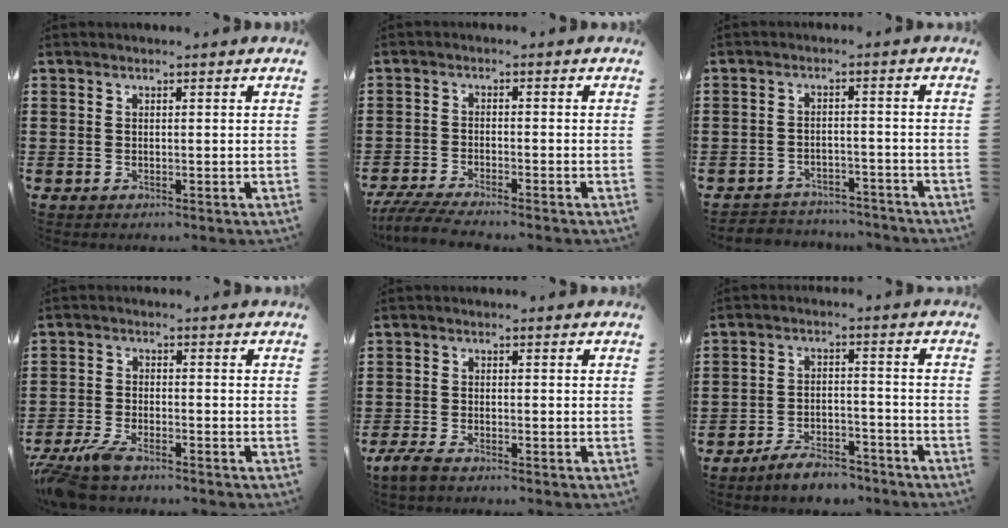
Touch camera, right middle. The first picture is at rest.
{"total": 4.2, "force": [-3.9, 0.1, 1.6], "torque": [-0.046, -0.014, -0.081]}
{"total": 3.2, "force": [-3.1, 0.6, -0.3], "torque": [-0.004, 0.001, -0.069]}
{"total": 4.7, "force": [-4.0, 0.9, 2.4], "torque": [-0.074, -0.012, -0.085]}
{"total": 2.4, "force": [-1.9, 0.6, 1.3], "torque": [-0.038, 0.001, -0.043]}
{"total": 5.3, "force": [-5.0, 1.0, 1.4], "torque": [-0.027, 0.010, -0.099]}